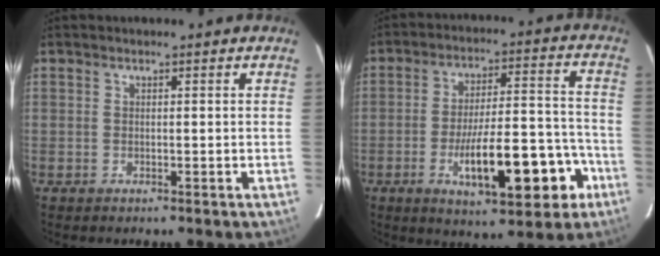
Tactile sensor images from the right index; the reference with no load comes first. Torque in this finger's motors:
{"motor_torque": [1.20, -0.93, 0.43, 0.21]}